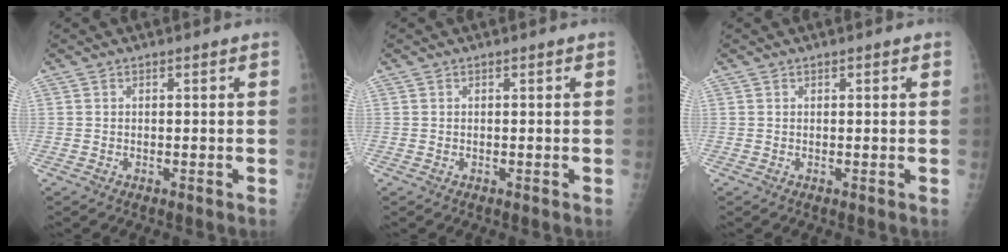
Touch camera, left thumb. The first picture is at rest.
{"total": 0.0}
{"total": 0.8, "force": [0.4, 0.3, 0.6], "torque": [-0.004, 0.001, 0.003]}